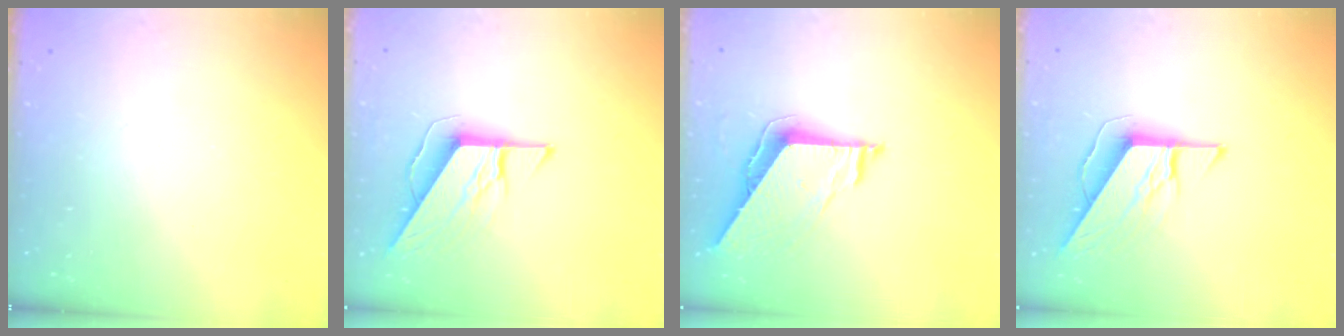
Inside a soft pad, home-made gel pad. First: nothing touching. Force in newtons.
{"total": 8.8, "press": 8.8, "slide": 0.5}
{"total": 7.6, "press": 7.6, "slide": 0.7}
{"total": 8.8, "press": 8.8, "slide": 0.5}